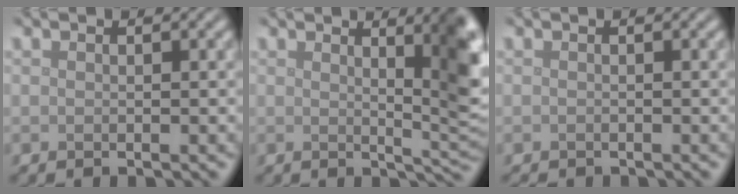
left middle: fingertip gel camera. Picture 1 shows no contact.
{"total": 7.2, "force": [2.2, 2.0, 6.6], "torque": [-0.055, 0.003, 0.033]}
{"total": 1.1, "force": [-1.1, 0.1, 0.1], "torque": [0.003, -0.005, -0.017]}